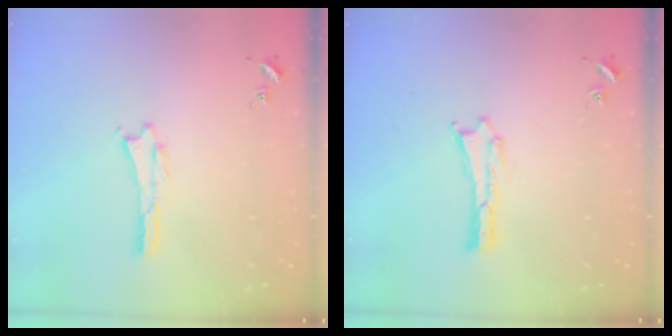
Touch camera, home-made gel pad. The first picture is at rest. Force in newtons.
{"total": 0.0}